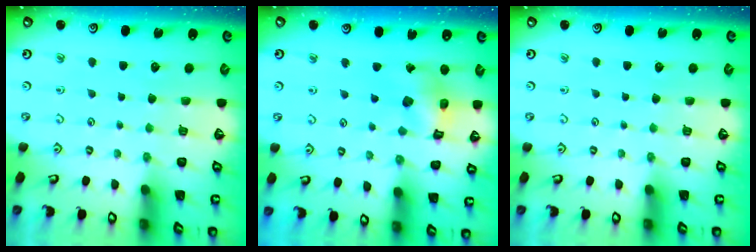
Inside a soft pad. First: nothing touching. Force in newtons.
{"total": 13.2, "press": 13.1, "slide": 1.6}
{"total": 0.0}